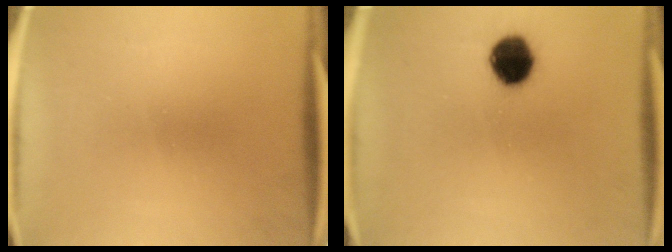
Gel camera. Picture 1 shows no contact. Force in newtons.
{"total": 9.0}